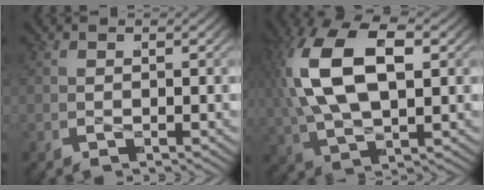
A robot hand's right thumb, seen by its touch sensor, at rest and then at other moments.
{"total": 11.6, "force": [1.1, 7.3, 8.9], "torque": [-0.222, -0.024, 0.035]}